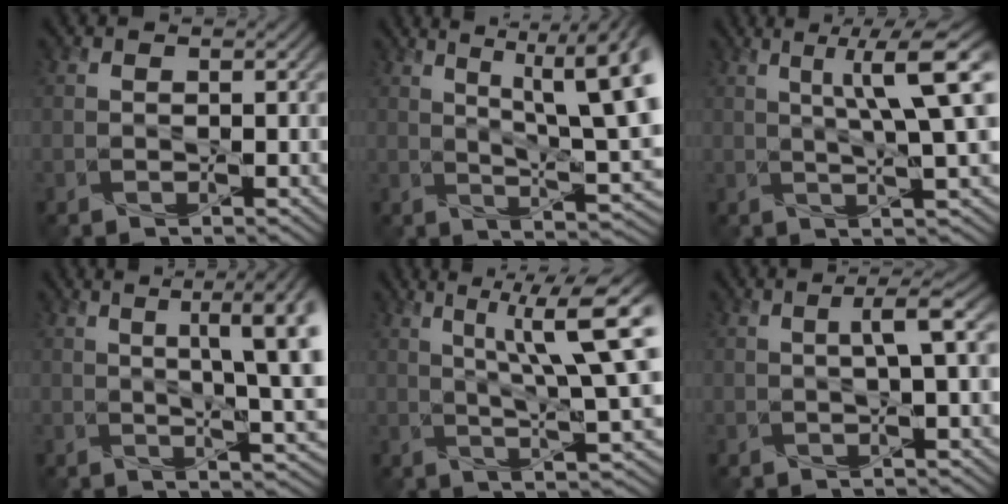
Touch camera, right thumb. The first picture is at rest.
{"total": 13.8, "force": [5.1, 4.2, 12.1], "torque": [-0.172, 0.024, 0.066]}
{"total": 7.6, "force": [2.3, 0.9, 7.2], "torque": [-0.114, 0.018, 0.035]}
{"total": 10.9, "force": [2.7, 2.9, 10.2], "torque": [-0.132, 0.021, 0.030]}
{"total": 10.3, "force": [3.4, 1.8, 9.6], "torque": [-0.158, 0.016, 0.054]}
{"total": 2.8, "force": [0.1, -0.1, 2.8], "torque": [-0.046, 0.014, -0.001]}